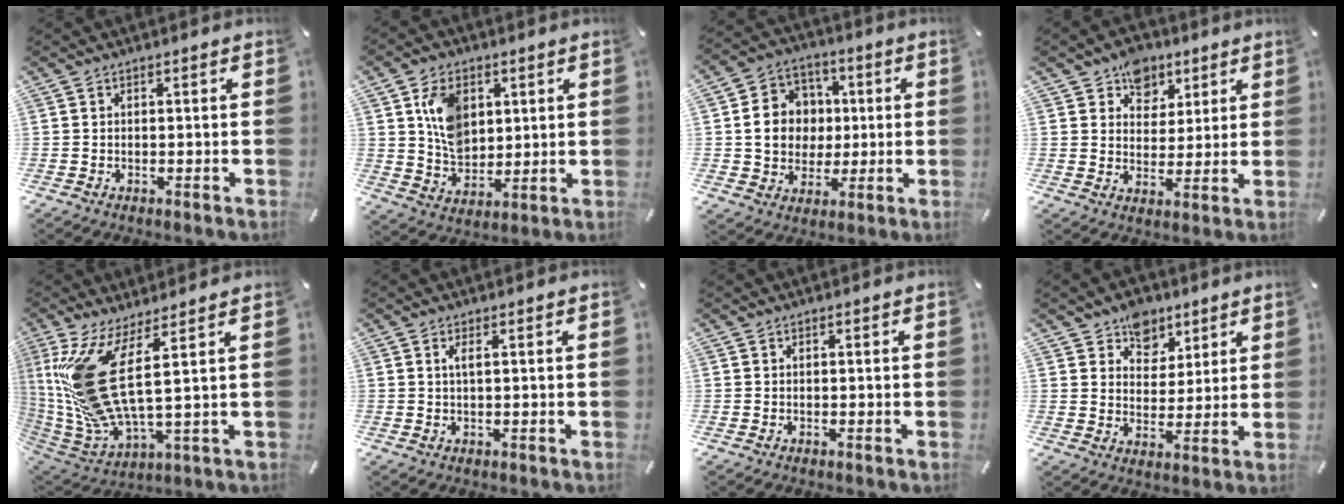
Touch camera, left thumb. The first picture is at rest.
{"total": 10.4, "force": [3.6, 7.8, 5.9], "torque": [-0.113, 0.006, 0.070]}
{"total": 11.9, "force": [0.7, 10.9, 4.8], "torque": [-0.083, 0.014, 0.022]}
{"total": 8.6, "force": [5.3, 6.7, 1.3], "torque": [-0.010, -0.029, 0.096]}
{"total": 19.8, "force": [4.8, 6.3, 18.2], "torque": [-0.400, -0.026, 0.078]}
{"total": 1.9, "force": [0.5, 0.2, 1.8], "torque": [-0.038, 0.001, 0.008]}
{"total": 0.0}
{"total": 8.7, "force": [5.8, 6.4, 0.7], "torque": [-0.003, -0.042, 0.107]}